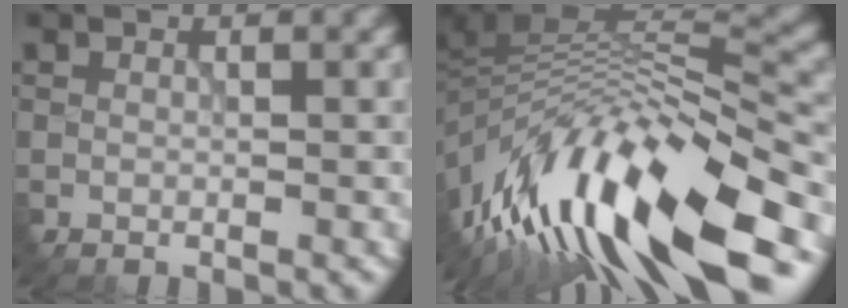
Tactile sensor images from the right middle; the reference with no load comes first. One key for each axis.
{"total": 14.3, "fx": -6.4, "fy": 4.9, "fz": 11.8, "tx": -0.217, "ty": 0.022, "tz": -0.109}